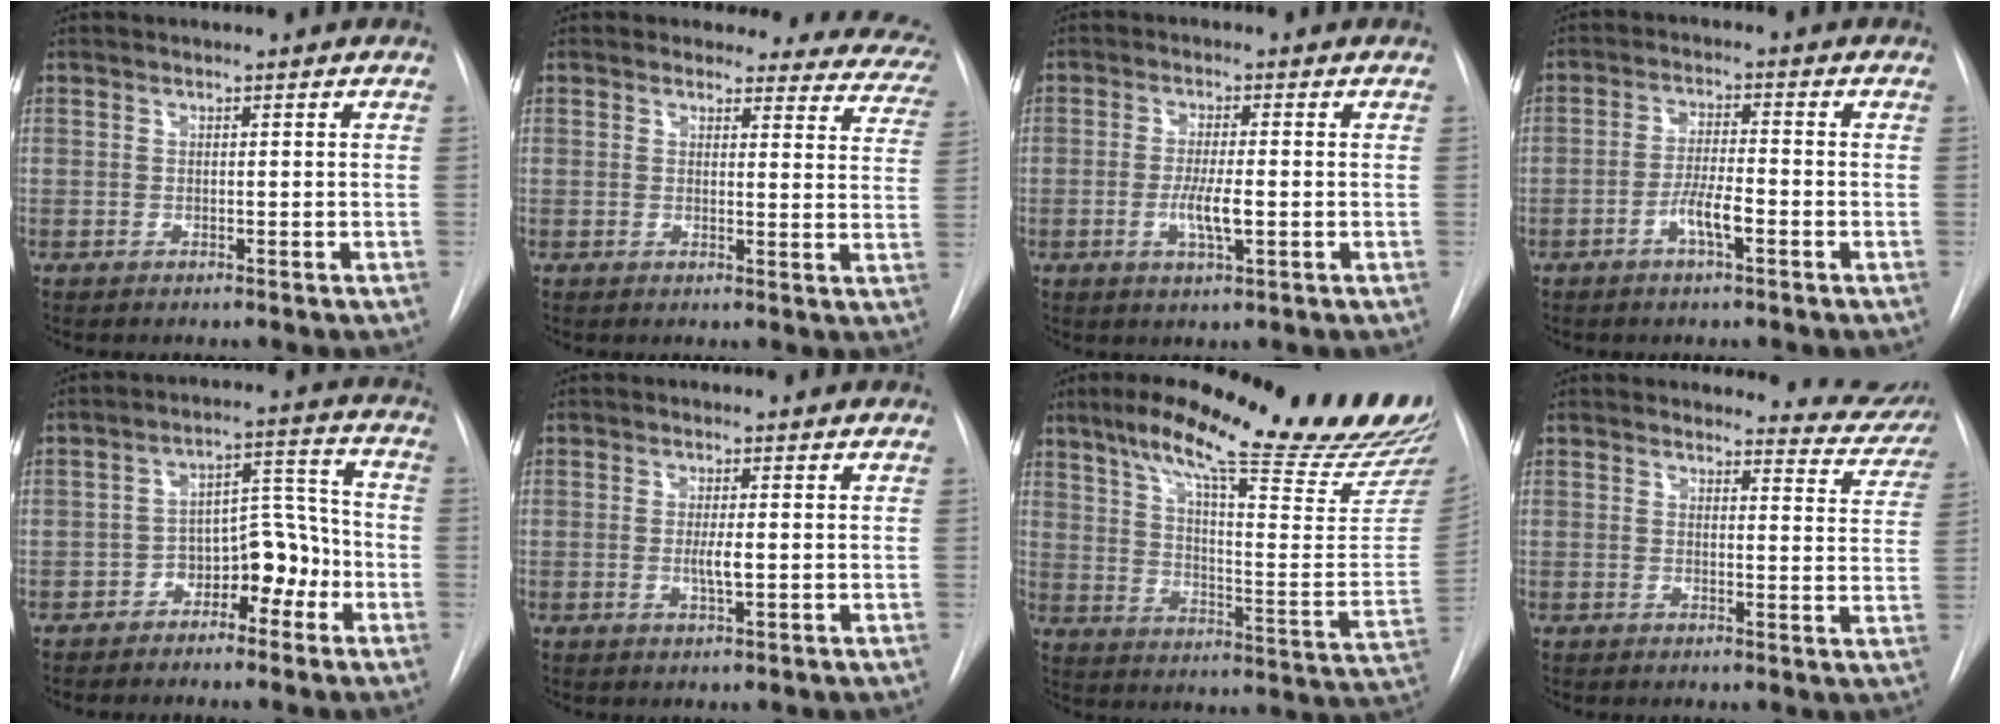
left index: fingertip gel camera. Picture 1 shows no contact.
{"total": 14.3, "force": [13.3, 5.1, 1.5], "torque": [0.028, -0.068, 0.102]}
{"total": 4.6, "force": [-1.2, 0.7, 4.4], "torque": [-0.086, -0.011, -0.020]}
{"total": 4.6, "force": [-2.3, 0.7, 3.9], "torque": [-0.075, -0.001, -0.045]}
{"total": 8.0, "force": [-4.3, 4.1, 5.4], "torque": [-0.079, 0.032, -0.066]}
{"total": 2.3, "force": [-0.3, 0.3, 2.3], "torque": [-0.045, -0.007, -0.006]}
{"total": 29.7, "force": [23.5, 3.3, 17.8], "torque": [-0.236, -0.060, 0.308]}
{"total": 7.8, "force": [7.7, 1.5, -0.3], "torque": [0.027, -0.057, 0.060]}